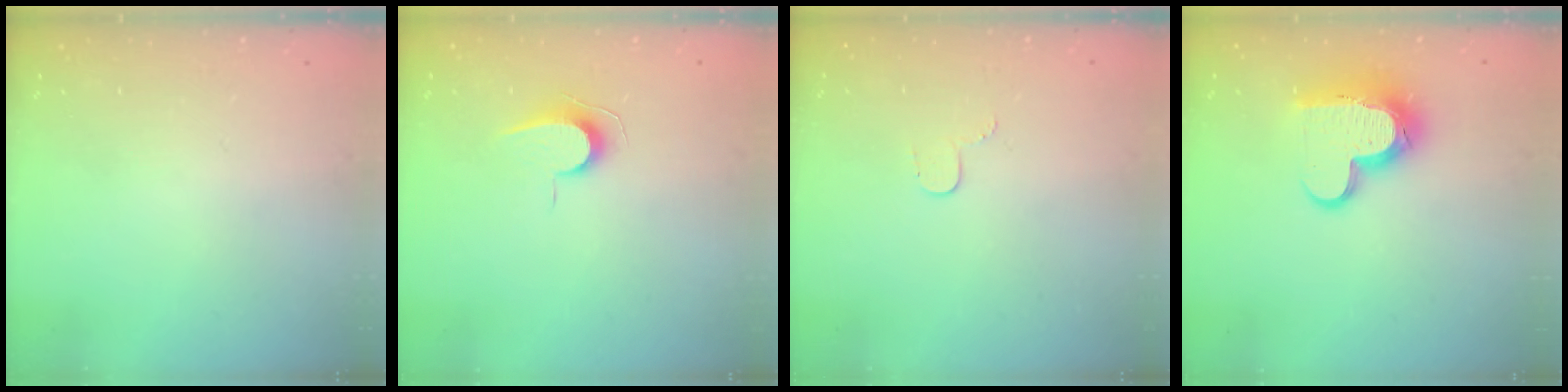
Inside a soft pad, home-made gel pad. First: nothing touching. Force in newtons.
{"total": 7.0, "press": 7.0, "slide": 0.7}
{"total": 3.5, "press": 3.5, "slide": 0.4}
{"total": 14.0, "press": 14.0, "slide": 1.0}